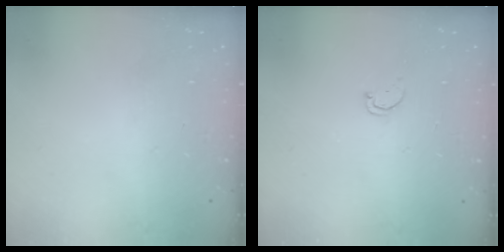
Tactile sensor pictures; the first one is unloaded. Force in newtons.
{"total": 1.7, "press": 1.7, "slide": 0.2}